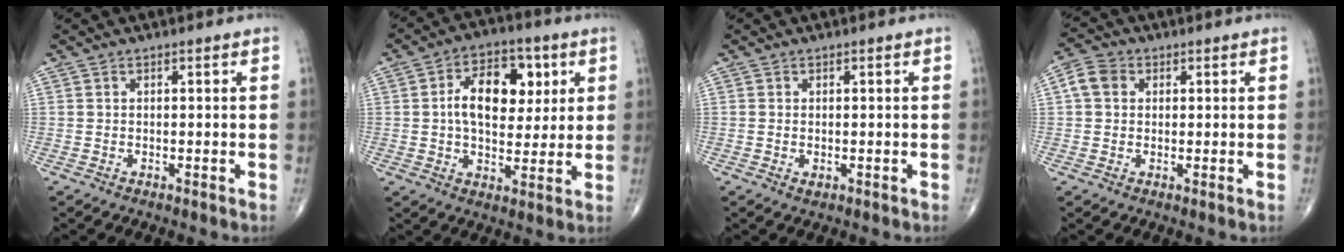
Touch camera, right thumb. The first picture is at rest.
{"total": 13.3, "force": [2.8, 8.2, 10.0], "torque": [-0.123, 0.003, 0.040]}
{"total": 0.8, "force": [-0.1, 0.5, 0.5], "torque": [-0.007, 0.000, 0.000]}
{"total": 4.6, "force": [1.0, 3.8, 2.5], "torque": [-0.042, 0.011, 0.012]}